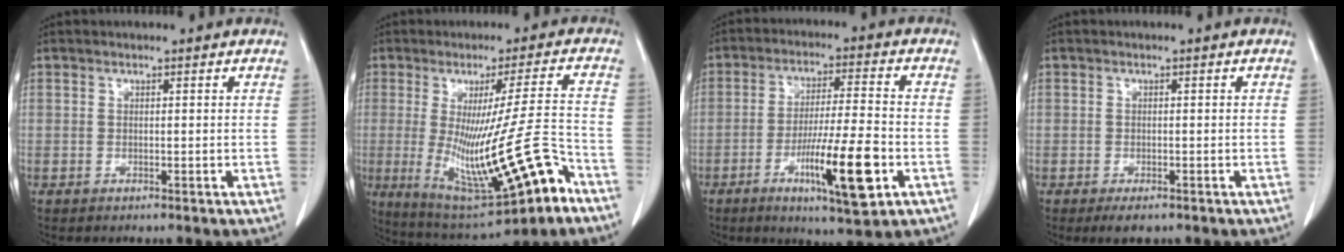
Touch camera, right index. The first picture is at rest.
{"total": 18.6, "force": [-6.4, 1.5, 17.4], "torque": [-0.288, -0.030, -0.085]}
{"total": 12.9, "force": [-4.9, 1.0, 11.9], "torque": [-0.204, -0.017, -0.078]}
{"total": 3.8, "force": [-2.7, 1.9, 1.9], "torque": [-0.030, -0.002, -0.034]}